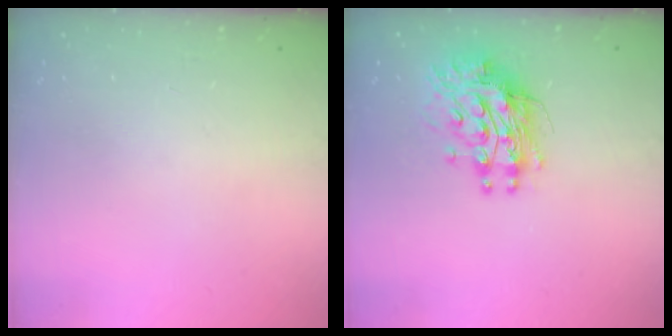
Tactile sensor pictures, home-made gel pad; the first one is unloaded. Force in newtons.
{"total": 11.5, "press": 11.5, "slide": 1.0}